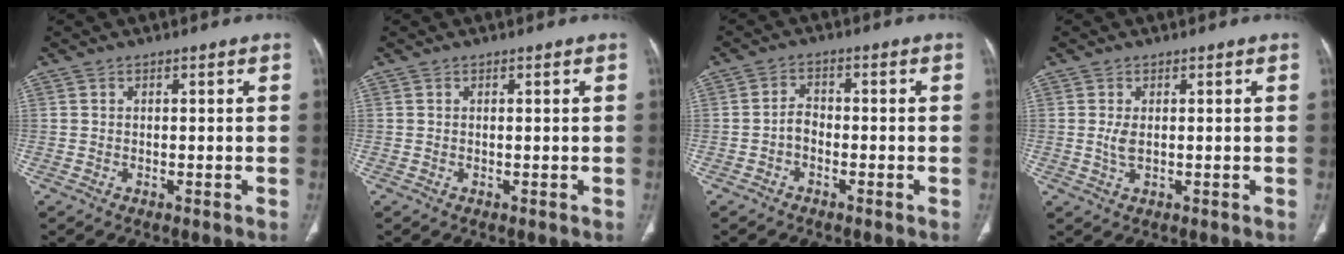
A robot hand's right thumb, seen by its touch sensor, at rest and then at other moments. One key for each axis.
{"total": 0.0}
{"total": 2.7, "fx": -1.2, "fy": 1.8, "fz": 1.6, "tx": -0.022, "ty": 0.014, "tz": -0.029}
{"total": 2.1, "fx": 0.2, "fy": 0.9, "fz": 1.9, "tx": -0.046, "ty": -0.004, "tz": 0.007}